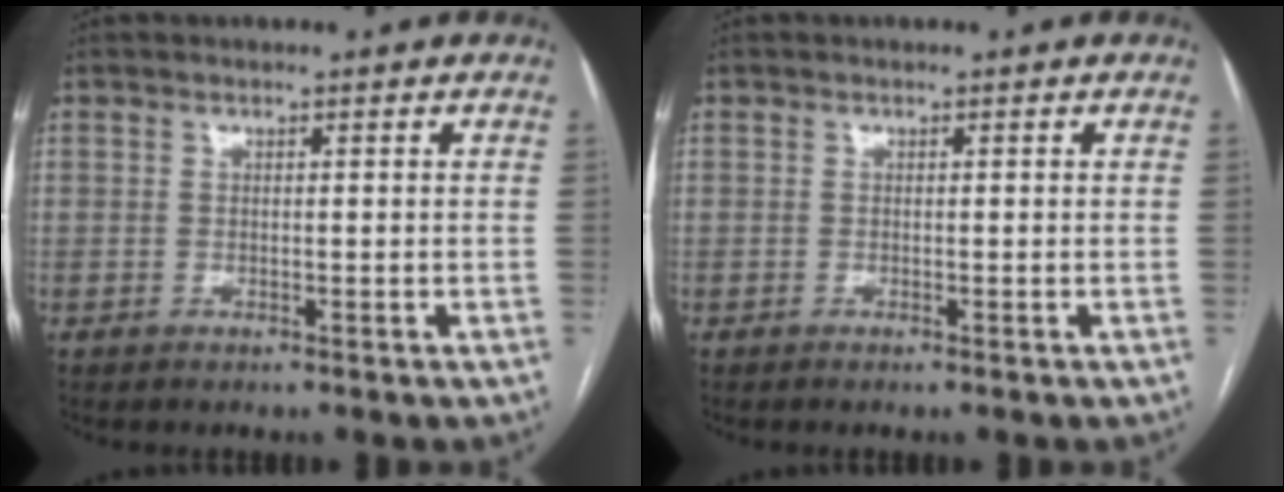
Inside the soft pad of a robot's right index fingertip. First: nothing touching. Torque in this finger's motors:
{"motor_torque": [0.03, -0.08, 0.03, 0.01]}